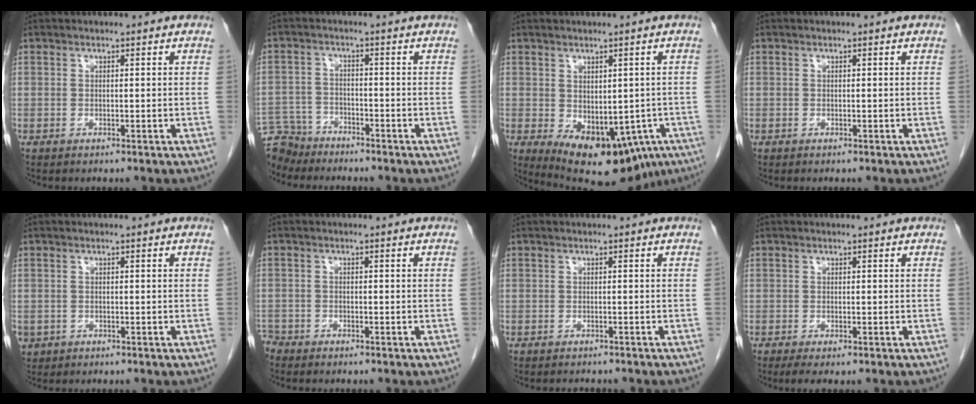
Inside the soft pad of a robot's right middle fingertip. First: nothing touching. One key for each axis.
{"total": 6.9, "fx": -6.5, "fy": 2.6, "fz": 0.0, "tx": -0.002, "ty": -0.005, "tz": -0.121}
{"total": 14.7, "fx": -7.1, "fy": 8.4, "fz": 9.8, "tx": -0.136, "ty": -0.017, "tz": -0.080}
{"total": 0.0}
{"total": 2.1, "fx": -1.0, "fy": 1.8, "fz": 0.4, "tx": -0.008, "ty": 0.001, "tz": -0.011}
{"total": 3.0, "fx": -2.7, "fy": 1.1, "fz": 0.3, "tx": -0.004, "ty": -0.003, "tz": -0.048}
{"total": 2.6, "fx": -2.4, "fy": 0.5, "fz": 0.8, "tx": -0.015, "ty": -0.004, "tz": -0.027}
{"total": 2.7, "fx": -1.8, "fy": 0.7, "fz": 1.8, "tx": -0.030, "ty": -0.008, "tz": -0.027}